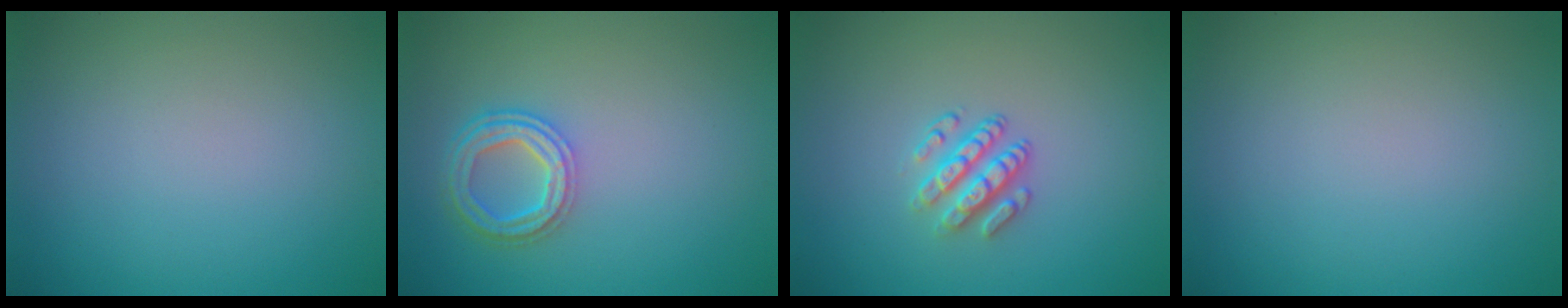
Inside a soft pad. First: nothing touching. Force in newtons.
{"total": 3.9, "press": 3.1, "slide": 2.4}
{"total": 2.9, "press": 2.4, "slide": 1.6}
{"total": 0.0}